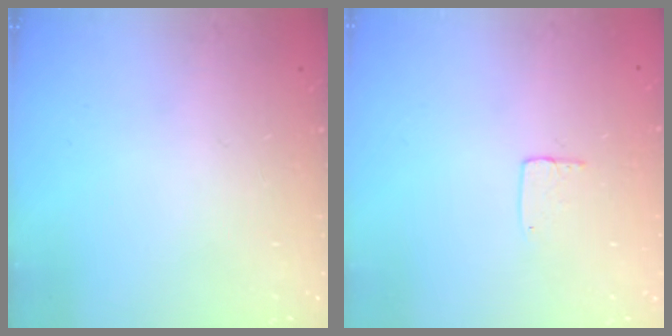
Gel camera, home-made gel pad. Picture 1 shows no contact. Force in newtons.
{"total": 3.6, "press": 3.6, "slide": 0.2}